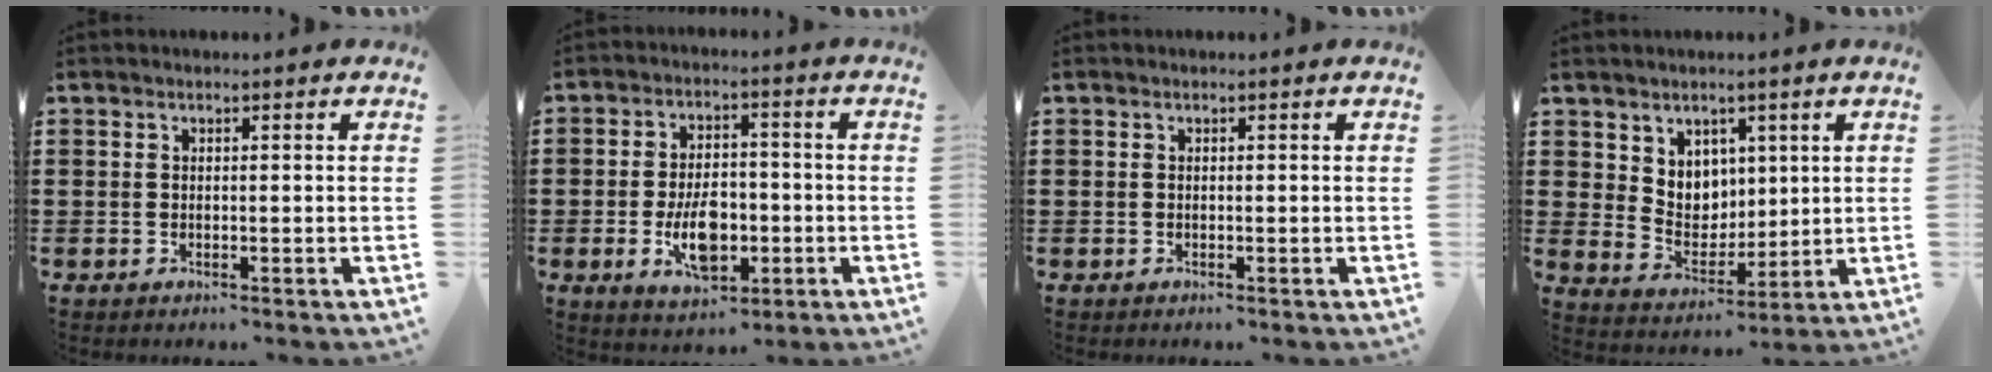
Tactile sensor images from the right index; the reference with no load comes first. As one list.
[{"total": 8.1, "force": [-2.1, 4.5, 6.4], "torque": [-0.106, -0.005, -0.043]}, {"total": 0.0}, {"total": 5.8, "force": [3.5, 4.6, 0.4], "torque": [-0.027, -0.007, 0.066]}]